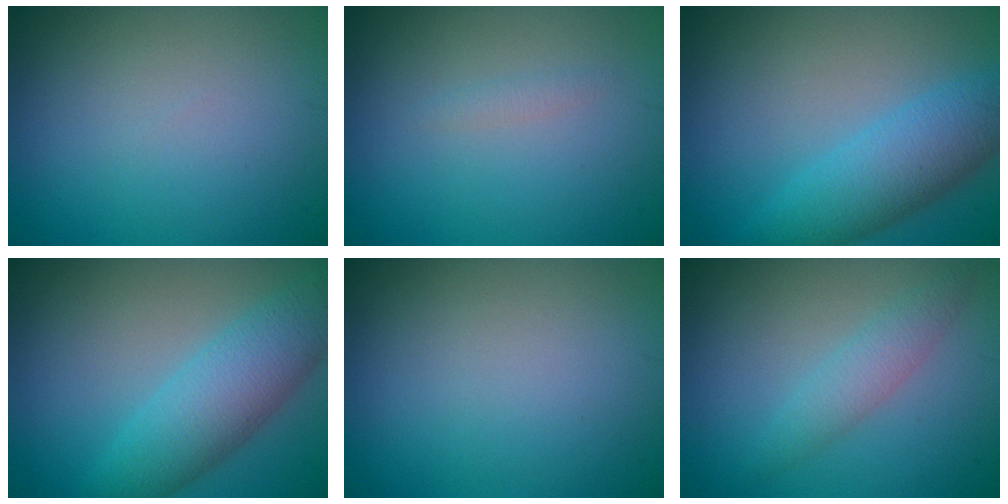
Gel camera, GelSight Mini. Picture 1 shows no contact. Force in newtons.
{"total": 0.7, "press": 0.6, "slide": 0.1}
{"total": 5.6, "press": 5.6, "slide": 0.1}
{"total": 5.7, "press": 5.7, "slide": 0.1}
{"total": 0.0}
{"total": 2.2, "press": 2.2, "slide": 0.1}